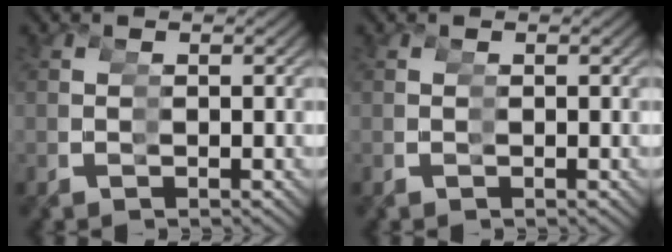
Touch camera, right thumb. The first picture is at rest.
{"total": 0.0}